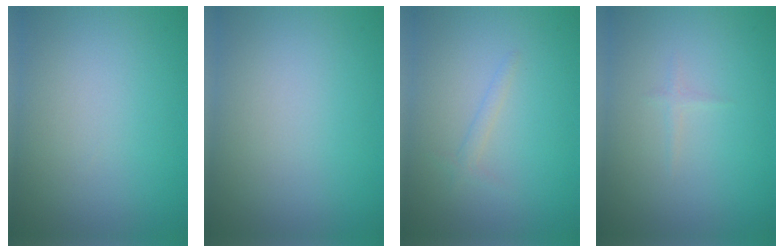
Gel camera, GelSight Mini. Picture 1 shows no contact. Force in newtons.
{"total": 0.0}
{"total": 0.9, "press": 0.9, "slide": 0.0}
{"total": 0.5, "press": 0.5, "slide": 0.0}